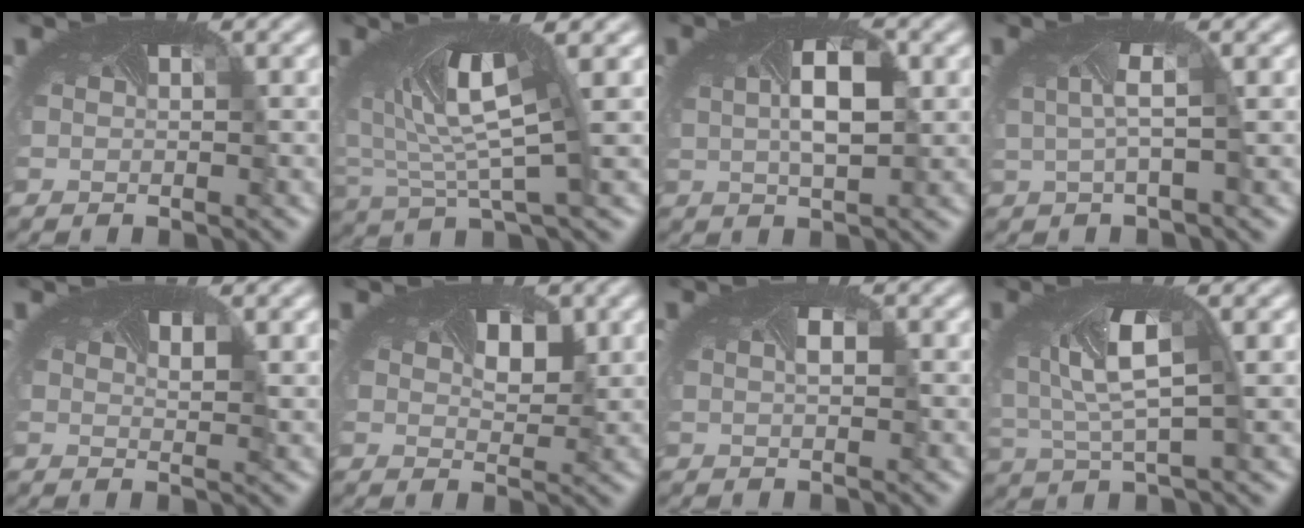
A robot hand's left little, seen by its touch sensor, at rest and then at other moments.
{"total": 6.4, "force": [1.6, 2.3, 5.8], "torque": [-0.131, -0.003, 0.024]}
{"total": 4.0, "force": [0.6, 1.8, 3.5], "torque": [-0.078, 0.002, 0.012]}
{"total": 1.5, "force": [-0.1, 0.2, 1.5], "torque": [-0.045, 0.000, 0.000]}
{"total": 1.3, "force": [0.8, 0.4, 0.9], "torque": [-0.019, -0.002, 0.009]}
{"total": 2.2, "force": [0.8, 1.5, 1.4], "torque": [-0.024, -0.001, 0.009]}
{"total": 0.7, "force": [0.0, 0.3, 0.7], "torque": [-0.013, 0.001, 0.002]}
{"total": 5.8, "force": [1.0, 2.6, 5.1], "torque": [-0.122, 0.004, 0.014]}